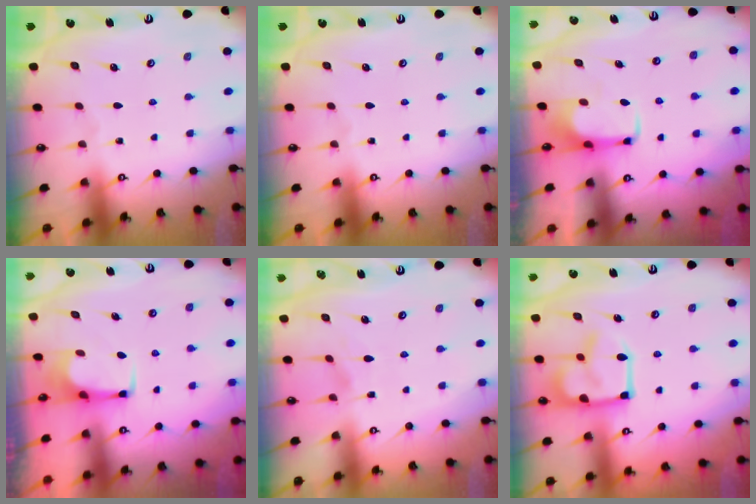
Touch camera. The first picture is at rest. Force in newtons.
{"total": 0.0}
{"total": 1.5, "press": 1.4, "slide": 0.5}
{"total": 2.5, "press": 2.5, "slide": 0.4}
{"total": 2.9, "press": 2.7, "slide": 1.1}
{"total": 14.7, "press": 14.6, "slide": 1.2}